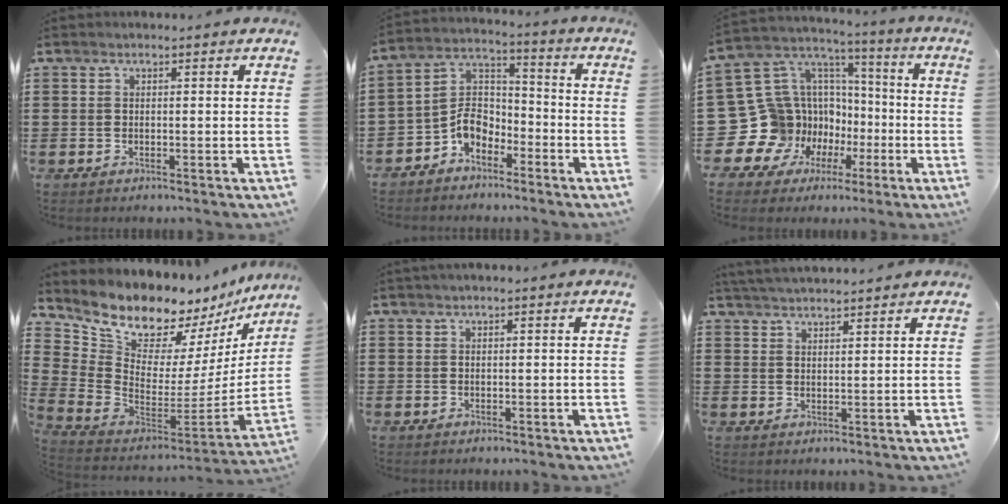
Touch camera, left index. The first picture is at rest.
{"total": 6.4, "force": [-4.0, 3.8, 3.1], "torque": [-0.081, 0.001, -0.083]}
{"total": 17.1, "force": [-4.4, 15.5, 5.5], "torque": [-0.188, -0.015, -0.029]}
{"total": 10.5, "force": [9.4, 3.7, 2.8], "torque": [-0.102, -0.090, 0.170]}
{"total": 0.6, "force": [0.3, 0.0, 0.4], "torque": [-0.008, -0.001, 0.007]}
{"total": 3.1, "force": [3.0, -0.4, 0.3], "torque": [-0.014, -0.008, 0.057]}